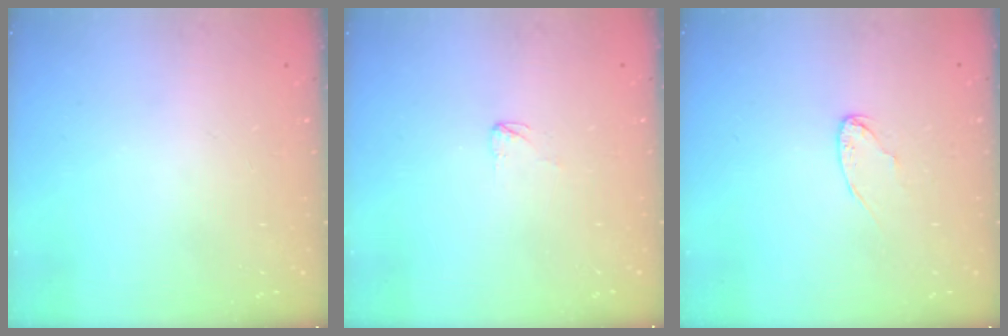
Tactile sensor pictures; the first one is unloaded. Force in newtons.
{"total": 2.3, "press": 2.3, "slide": 0.2}
{"total": 3.9, "press": 3.9, "slide": 0.3}